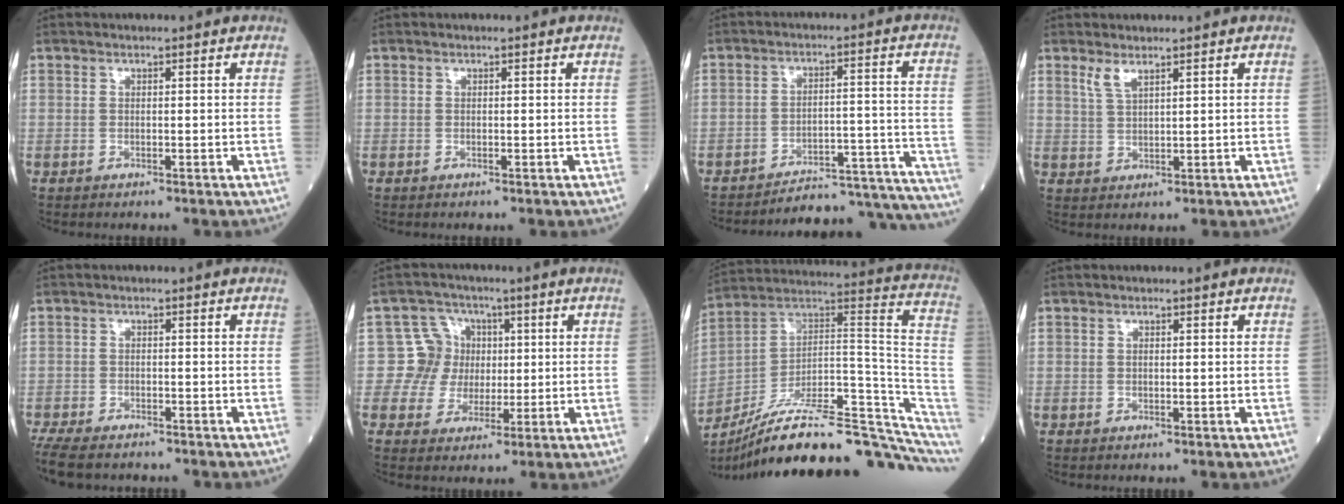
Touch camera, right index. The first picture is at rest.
{"total": 0.0}
{"total": 19.6, "force": [-19.5, 0.7, 2.3], "torque": [0.019, 0.033, -0.248]}
{"total": 2.2, "force": [1.6, 0.3, 1.5], "torque": [-0.038, -0.001, 0.038]}
{"total": 9.2, "force": [-7.8, 2.9, 3.9], "torque": [-0.078, -0.015, -0.124]}
{"total": 6.4, "force": [0.5, 6.4, 0.1], "torque": [0.012, 0.022, 0.007]}
{"total": 26.2, "force": [-19.4, 4.6, 16.9], "torque": [-0.187, 0.047, -0.297]}
{"total": 0.0}